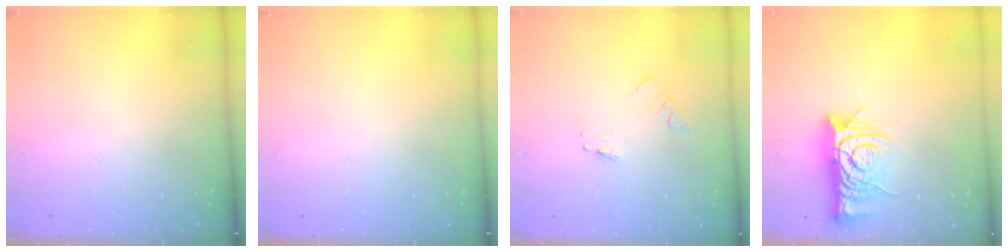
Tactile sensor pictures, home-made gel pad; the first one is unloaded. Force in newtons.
{"total": 0.0}
{"total": 0.7, "press": 0.7, "slide": 0.1}
{"total": 13.3, "press": 13.3, "slide": 1.1}